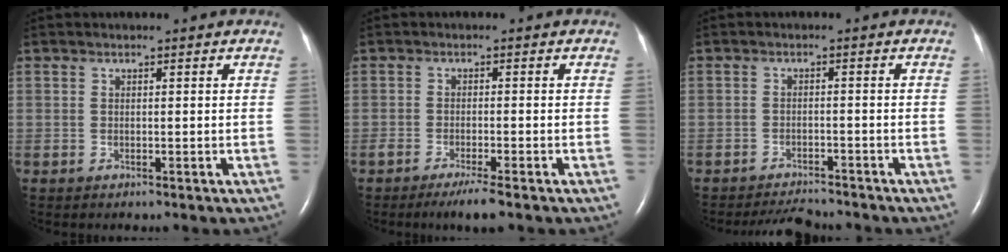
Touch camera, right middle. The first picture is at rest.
{"total": 3.4, "force": [-2.5, -0.2, 2.2], "torque": [-0.043, -0.008, -0.045]}
{"total": 4.4, "force": [-4.3, 0.4, 0.5], "torque": [-0.013, -0.012, -0.070]}